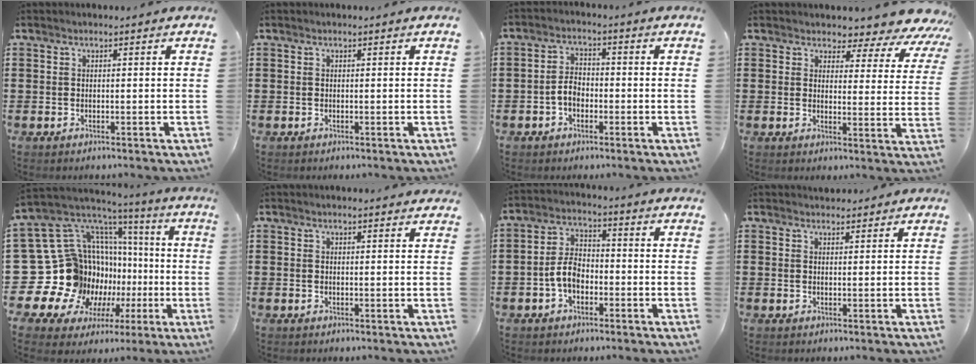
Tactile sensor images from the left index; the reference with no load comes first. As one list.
[{"total": 0.0}, {"total": 3.4, "force": [-1.3, 2.2, 2.4], "torque": [-0.060, 0.002, -0.030]}, {"total": 3.5, "force": [3.0, 1.5, 1.0], "torque": [-0.025, -0.023, 0.043]}, {"total": 20.3, "force": [-2.0, 17.8, 9.5], "torque": [-0.234, -0.060, 0.027]}, {"total": 0.8, "force": [0.7, 0.2, 0.3], "torque": [-0.006, 0.002, 0.013]}, {"total": 5.5, "force": [-1.8, 3.3, 3.9], "torque": [-0.098, 0.003, -0.043]}, {"total": 1.6, "force": [1.4, 0.7, -0.1], "torque": [0.006, 0.001, 0.028]}]